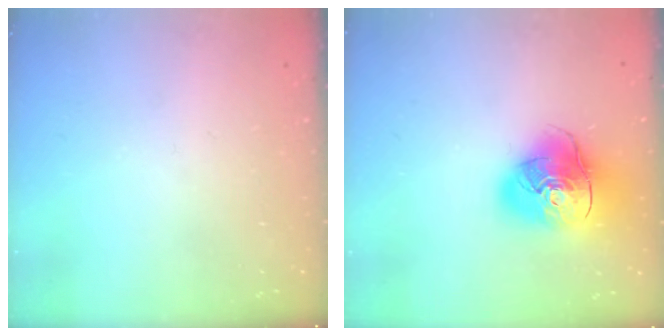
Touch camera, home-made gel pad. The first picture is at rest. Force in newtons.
{"total": 17.9, "press": 17.8, "slide": 2.3}